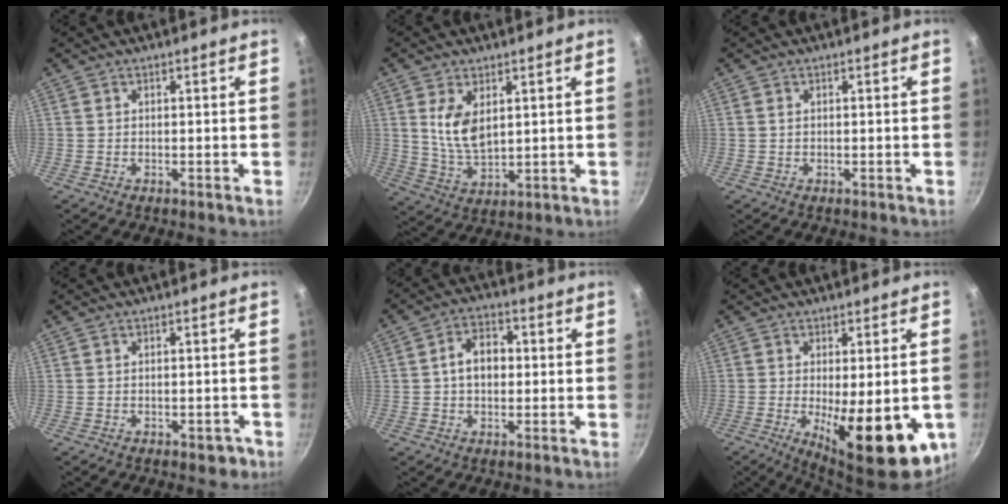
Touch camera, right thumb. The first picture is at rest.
{"total": 8.2, "force": [2.5, 4.5, 6.4], "torque": [-0.115, -0.026, 0.057]}
{"total": 0.6, "force": [0.1, 0.5, 0.4], "torque": [-0.005, 0.002, 0.002]}
{"total": 2.6, "force": [-1.4, 1.4, 1.7], "torque": [-0.009, 0.017, -0.008]}
{"total": 7.0, "force": [0.2, 5.0, 4.9], "torque": [-0.054, 0.021, -0.004]}
{"total": 16.5, "force": [-3.9, 5.7, 15.0], "torque": [-0.193, -0.015, -0.043]}